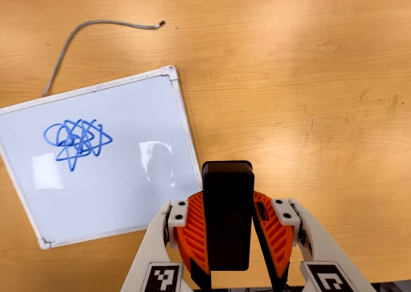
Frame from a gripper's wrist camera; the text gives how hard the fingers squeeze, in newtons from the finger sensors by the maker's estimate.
{"total": 6.2, "left": 5.3, "right": 7.1}